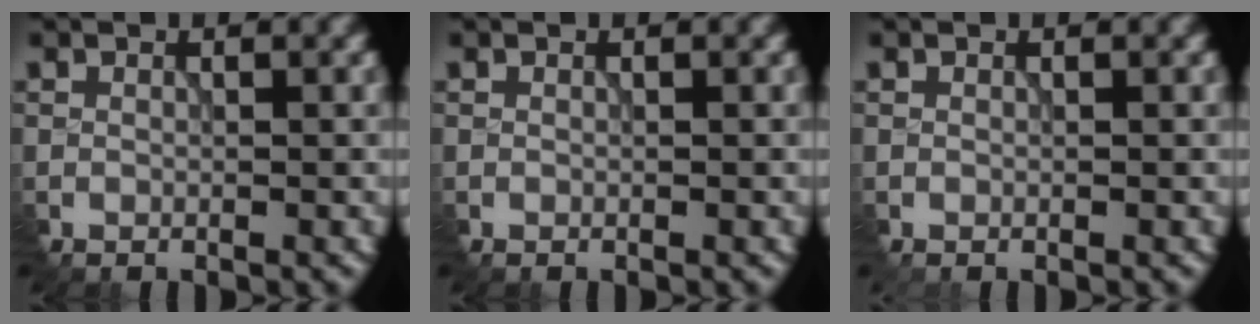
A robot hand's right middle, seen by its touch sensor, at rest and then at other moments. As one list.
[{"total": 0.0}, {"total": 0.0}]